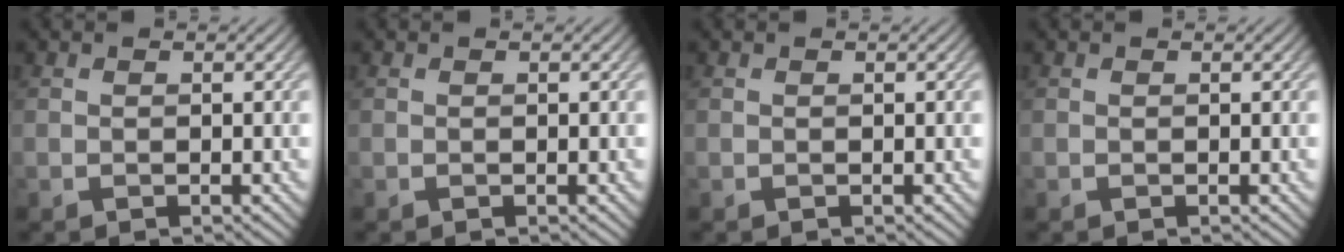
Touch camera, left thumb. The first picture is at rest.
{"total": 0.0}
{"total": 0.0}
{"total": 0.0}